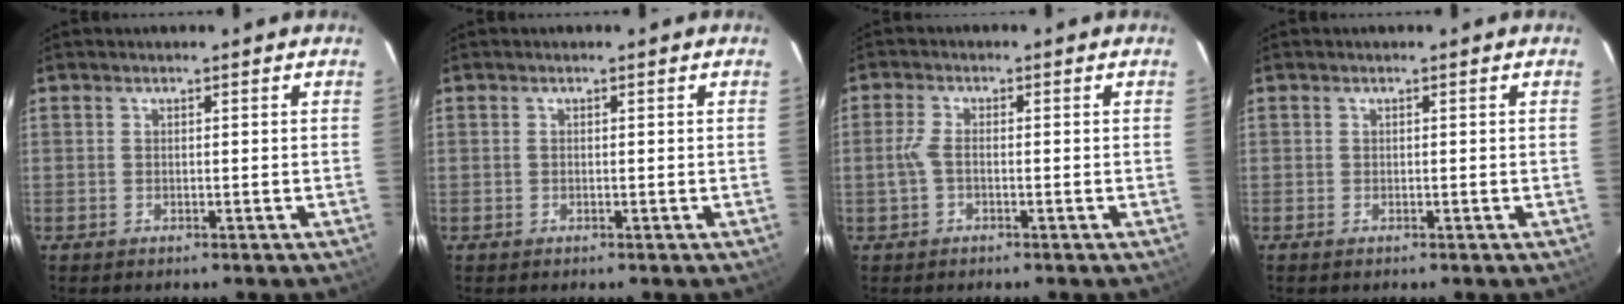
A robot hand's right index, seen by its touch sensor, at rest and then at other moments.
{"total": 0.0}
{"total": 2.8, "force": [-0.7, 1.2, 2.4], "torque": [-0.058, 0.002, -0.013]}
{"total": 0.0}